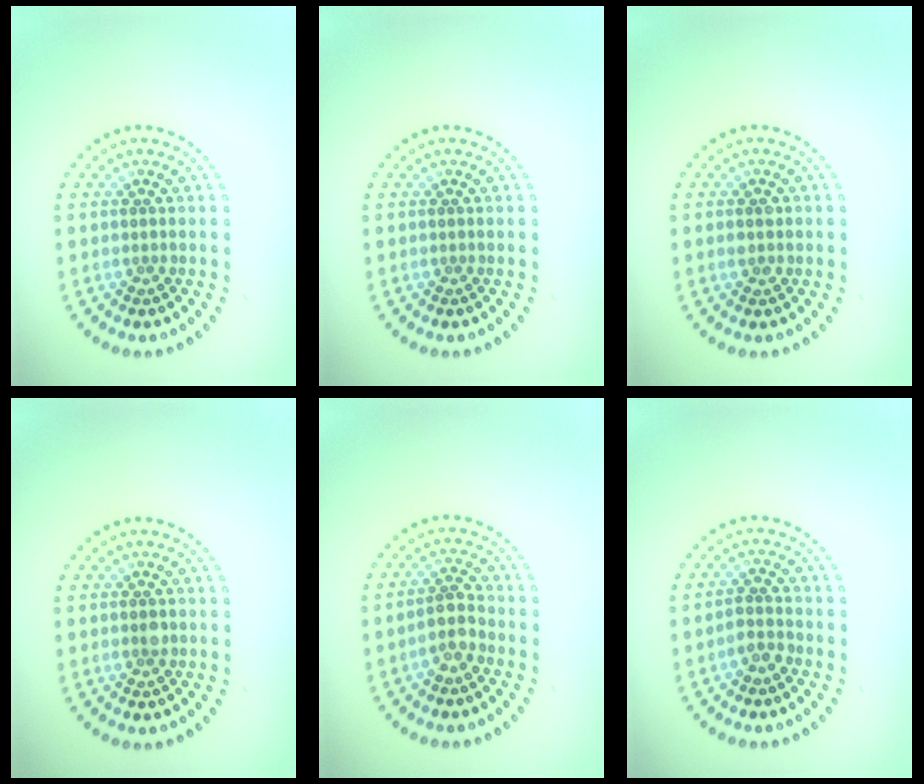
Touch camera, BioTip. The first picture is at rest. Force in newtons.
{"total": 0.0}
{"total": 1.0, "press": 1.0, "slide": 0.1}
{"total": 1.0, "press": 0.9, "slide": 0.1}
{"total": 2.5, "press": 2.2, "slide": 1.1}
{"total": 1.4, "press": 1.2, "slide": 0.7}